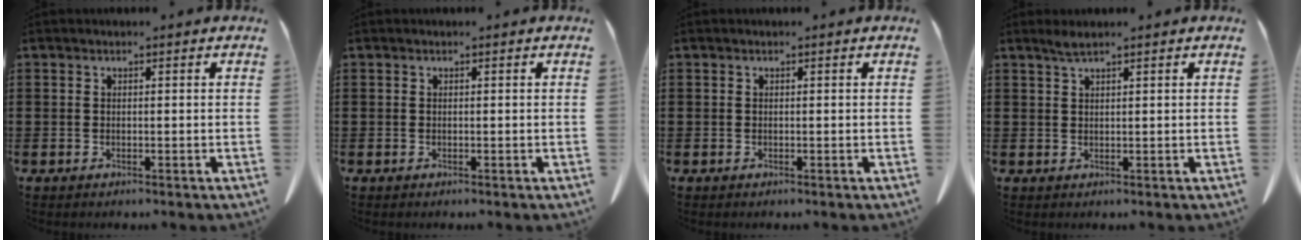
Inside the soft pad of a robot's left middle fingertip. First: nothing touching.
{"total": 0.0}
{"total": 0.0}
{"total": 1.7, "force": [1.2, 0.1, 1.1], "torque": [-0.024, 0.000, 0.022]}